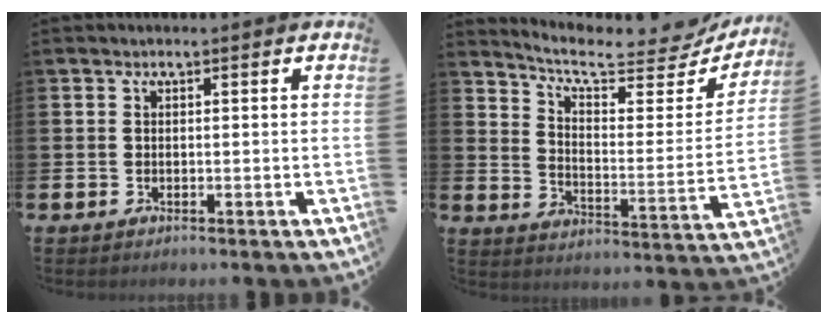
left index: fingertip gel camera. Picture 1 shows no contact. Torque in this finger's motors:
{"motor_torque": [0.92, -1.22, 0.35, 0.10]}